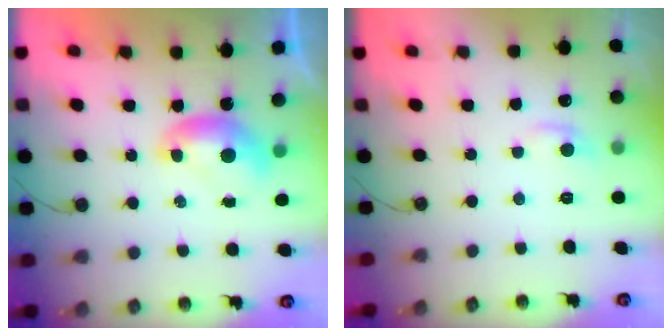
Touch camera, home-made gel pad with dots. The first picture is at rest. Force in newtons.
{"total": 0.6, "press": 0.3, "slide": 0.6}